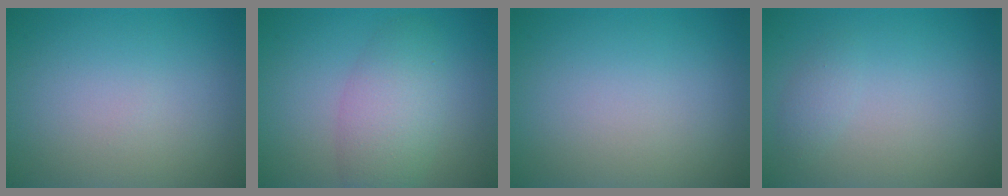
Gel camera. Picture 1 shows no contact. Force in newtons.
{"total": 4.2, "press": 4.2, "slide": 0.1}
{"total": 0.0}
{"total": 1.1, "press": 1.1, "slide": 0.1}